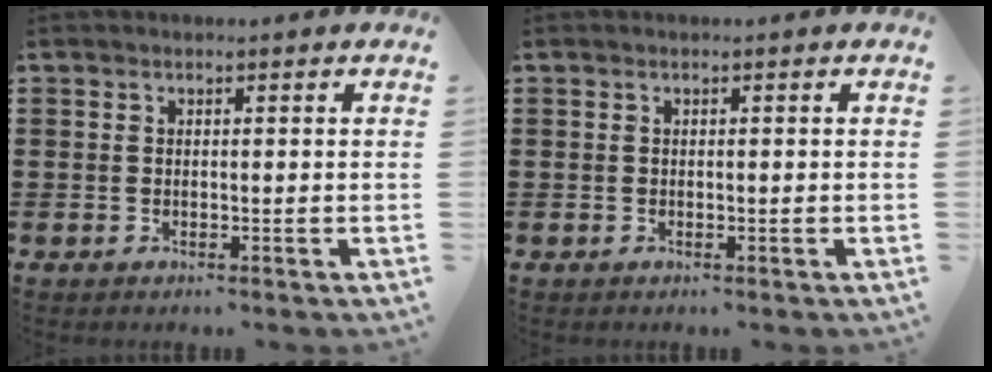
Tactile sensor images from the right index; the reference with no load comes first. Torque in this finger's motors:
{"motor_torque": [0.30, 0.26, 0.02, 0.00]}